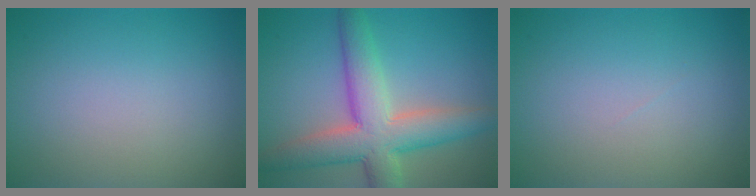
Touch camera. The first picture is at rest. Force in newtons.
{"total": 7.9, "press": 7.8, "slide": 0.4}
{"total": 0.0}